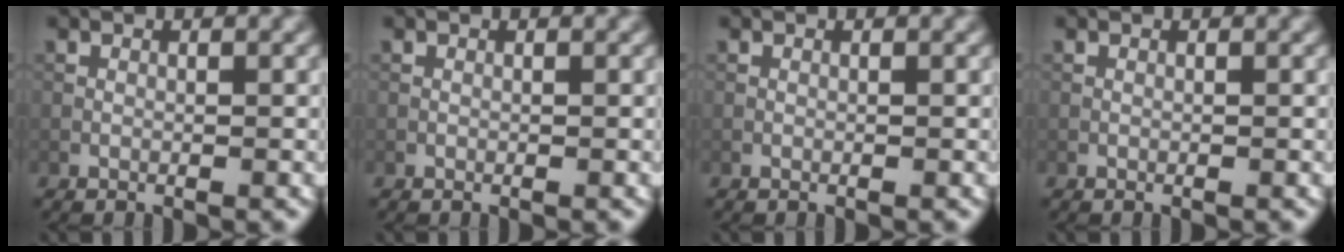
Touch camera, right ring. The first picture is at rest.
{"total": 0.0}
{"total": 0.0}
{"total": 0.0}